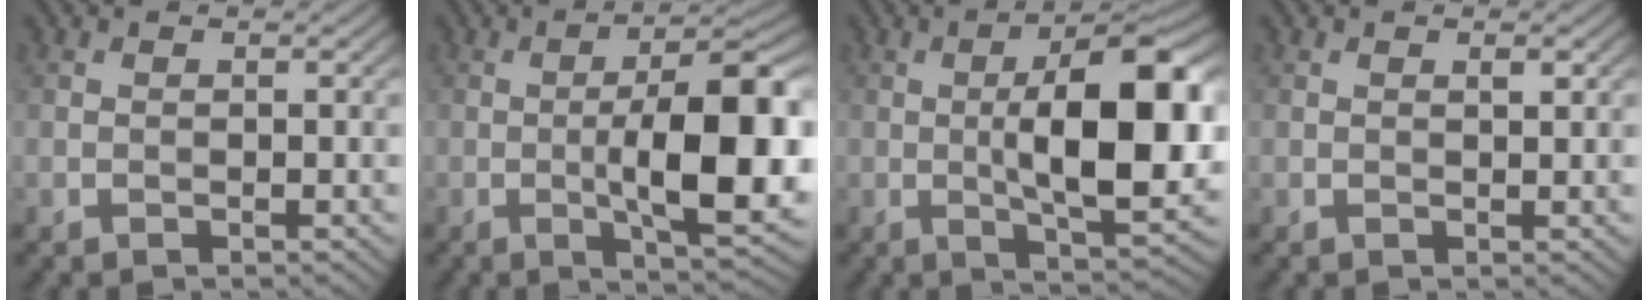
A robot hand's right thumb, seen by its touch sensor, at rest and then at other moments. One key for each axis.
{"total": 13.2, "fx": -1.7, "fy": 3.9, "fz": 12.5, "tx": -0.183, "ty": 0.005, "tz": -0.027}
{"total": 13.9, "fx": 0.0, "fy": 4.8, "fz": 13.0, "tx": -0.185, "ty": 0.009, "tz": -0.003}
{"total": 0.7, "fx": 0.4, "fy": 0.2, "fz": 0.6, "tx": -0.008, "ty": -0.002, "tz": 0.006}